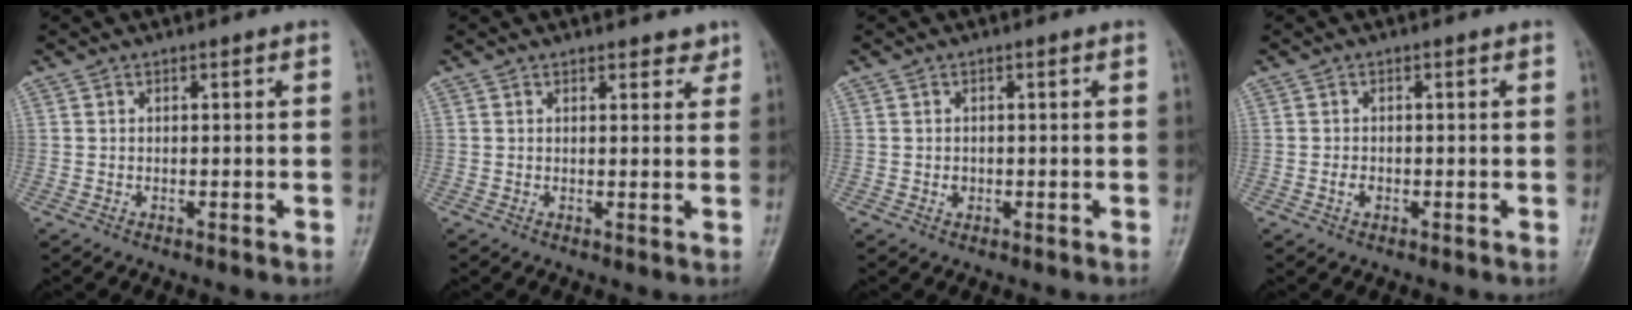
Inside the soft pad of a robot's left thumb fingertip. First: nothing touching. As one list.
[{"total": 2.8, "force": [2.2, 1.3, 0.9], "torque": [0.013, -0.011, 0.025]}, {"total": 1.0, "force": [0.0, 0.8, 0.4], "torque": [-0.004, 0.001, 0.002]}, {"total": 1.3, "force": [-0.3, 0.9, 0.8], "torque": [-0.013, 0.000, -0.005]}]